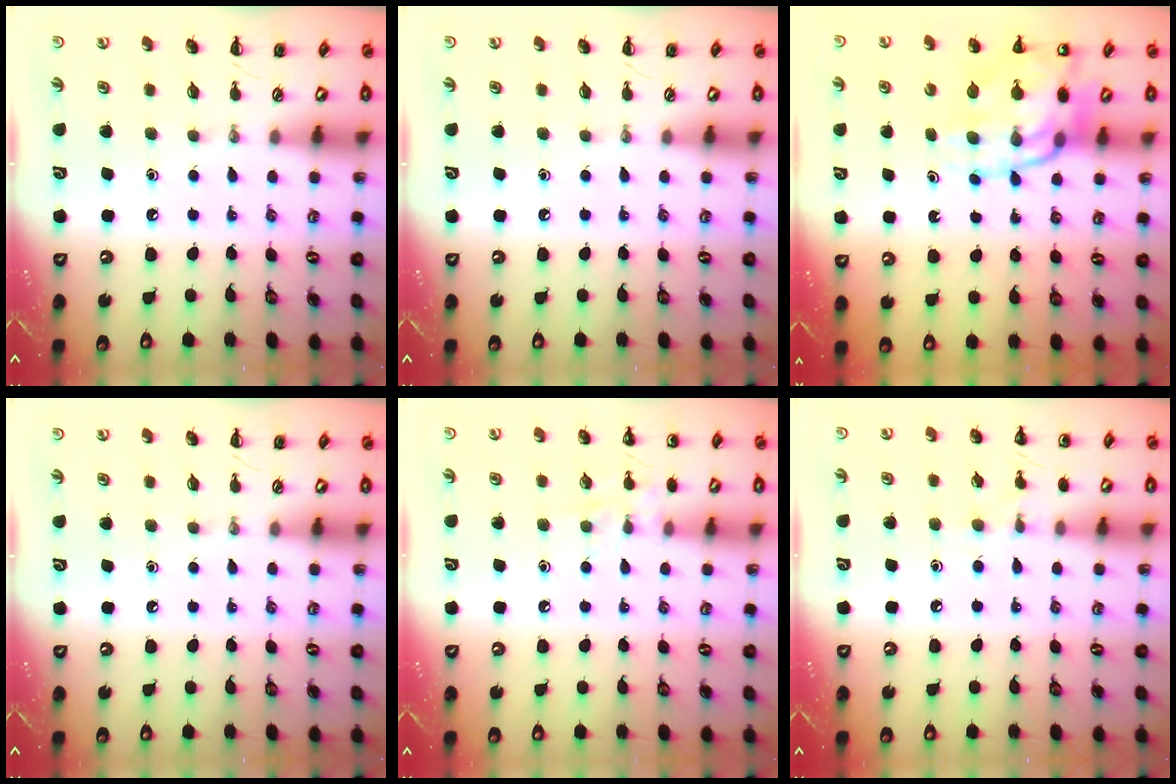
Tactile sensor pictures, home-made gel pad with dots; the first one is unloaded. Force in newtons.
{"total": 0.0}
{"total": 14.7, "press": 14.3, "slide": 3.2}
{"total": 0.0}
{"total": 7.2, "press": 7.0, "slide": 1.6}
{"total": 6.7, "press": 6.4, "slide": 1.9}